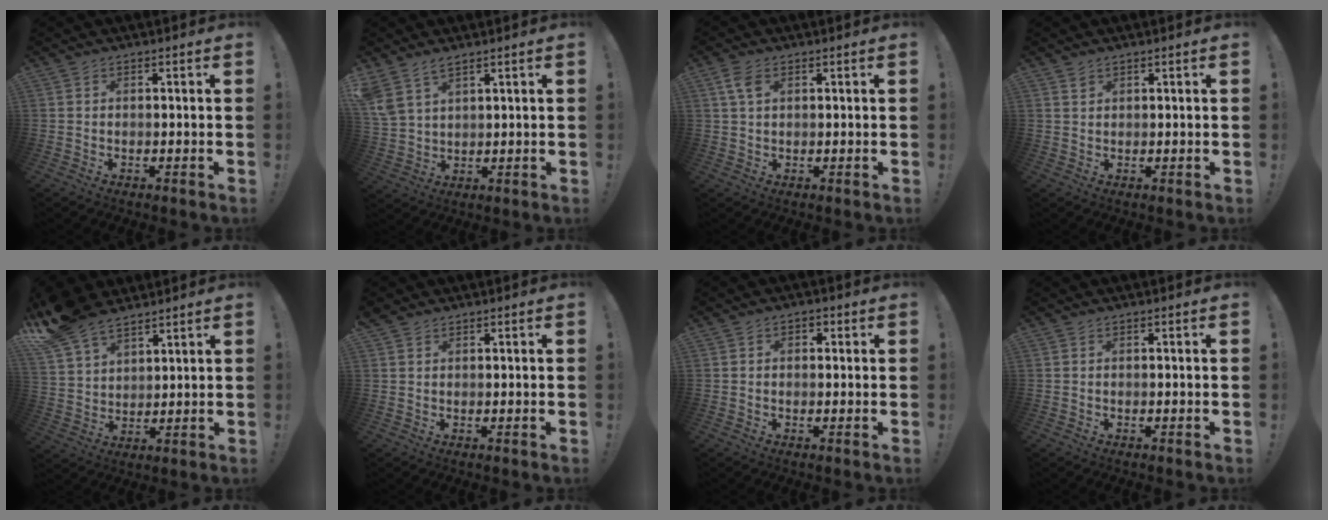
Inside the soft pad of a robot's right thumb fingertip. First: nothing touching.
{"total": 6.6, "force": [4.9, 3.2, 3.1], "torque": [-0.056, -0.022, 0.098]}
{"total": 4.9, "force": [2.0, 3.0, 3.4], "torque": [-0.060, 0.002, 0.038]}
{"total": 1.4, "force": [1.0, 0.8, 0.5], "torque": [0.006, -0.007, 0.016]}
{"total": 13.1, "force": [9.9, 6.8, 5.2], "torque": [-0.106, -0.058, 0.193]}
{"total": 1.2, "force": [1.0, 0.5, 0.5], "torque": [-0.001, -0.003, 0.017]}
{"total": 1.8, "force": [-0.2, 1.6, 0.9], "torque": [-0.008, 0.006, -0.007]}
{"total": 0.0}